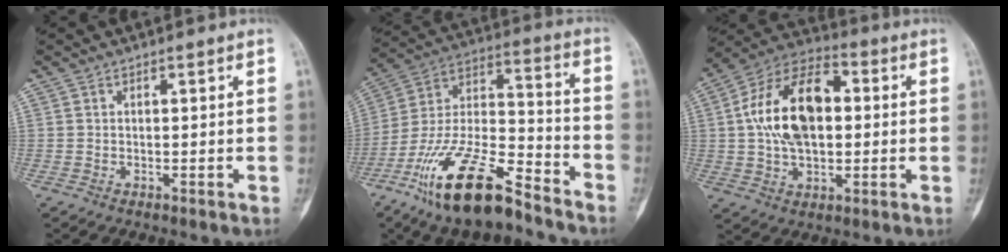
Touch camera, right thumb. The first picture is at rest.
{"total": 20.7, "force": [-13.9, 6.7, 13.8], "torque": [-0.275, 0.068, -0.255]}
{"total": 17.8, "force": [1.8, 10.6, 14.2], "torque": [-0.233, 0.024, 0.025]}